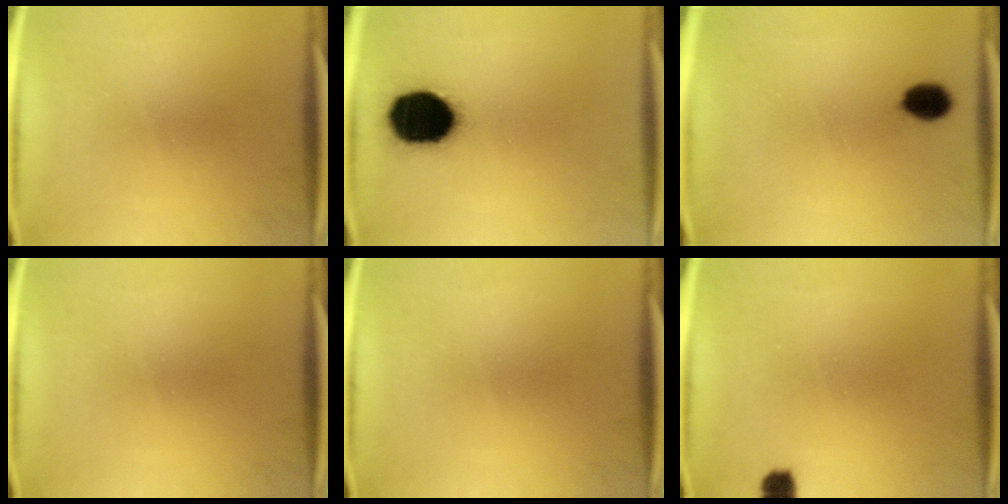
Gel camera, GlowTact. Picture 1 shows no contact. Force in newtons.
{"total": 19.0}
{"total": 5.3}
{"total": 0.0}
{"total": 0.0}
{"total": 2.2}